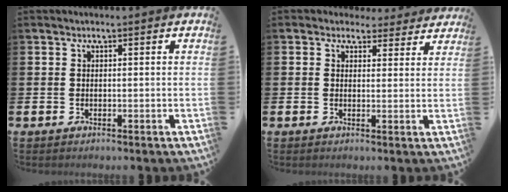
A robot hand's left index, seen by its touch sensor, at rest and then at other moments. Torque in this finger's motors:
{"motor_torque": [0.87, -0.89, 0.20, -0.04]}